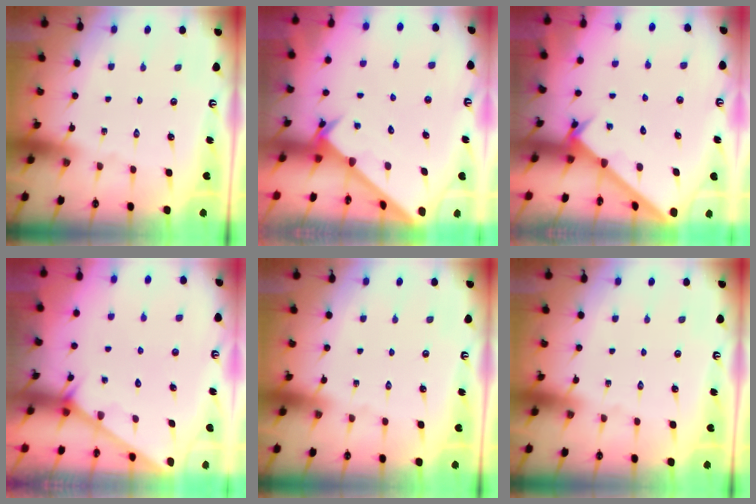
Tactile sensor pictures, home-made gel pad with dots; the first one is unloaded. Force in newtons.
{"total": 2.5, "press": 2.5, "slide": 0.2}
{"total": 1.9, "press": 1.9, "slide": 0.2}
{"total": 1.6, "press": 1.6, "slide": 0.1}
{"total": 0.0}
{"total": 0.0}